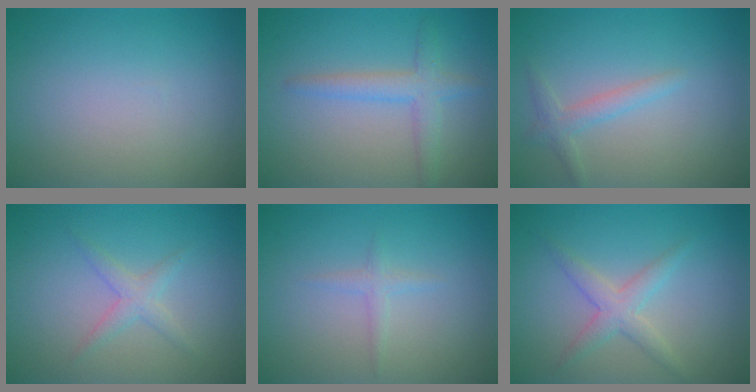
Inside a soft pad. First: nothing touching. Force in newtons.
{"total": 2.8, "press": 2.8, "slide": 0.1}
{"total": 1.7, "press": 1.7, "slide": 0.1}
{"total": 1.7, "press": 1.7, "slide": 0.1}
{"total": 1.1, "press": 1.1, "slide": 0.0}
{"total": 2.4, "press": 2.4, "slide": 0.1}